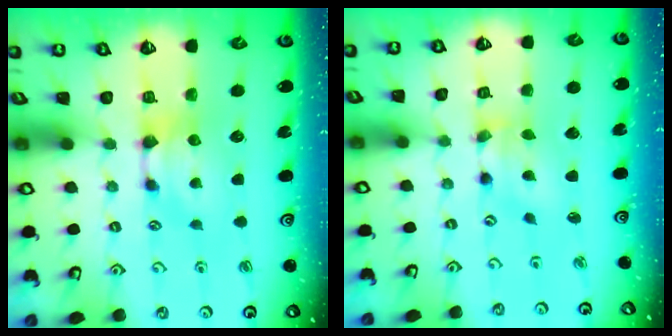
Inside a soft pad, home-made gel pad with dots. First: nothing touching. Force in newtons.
{"total": 2.1, "press": 1.4, "slide": 1.5}